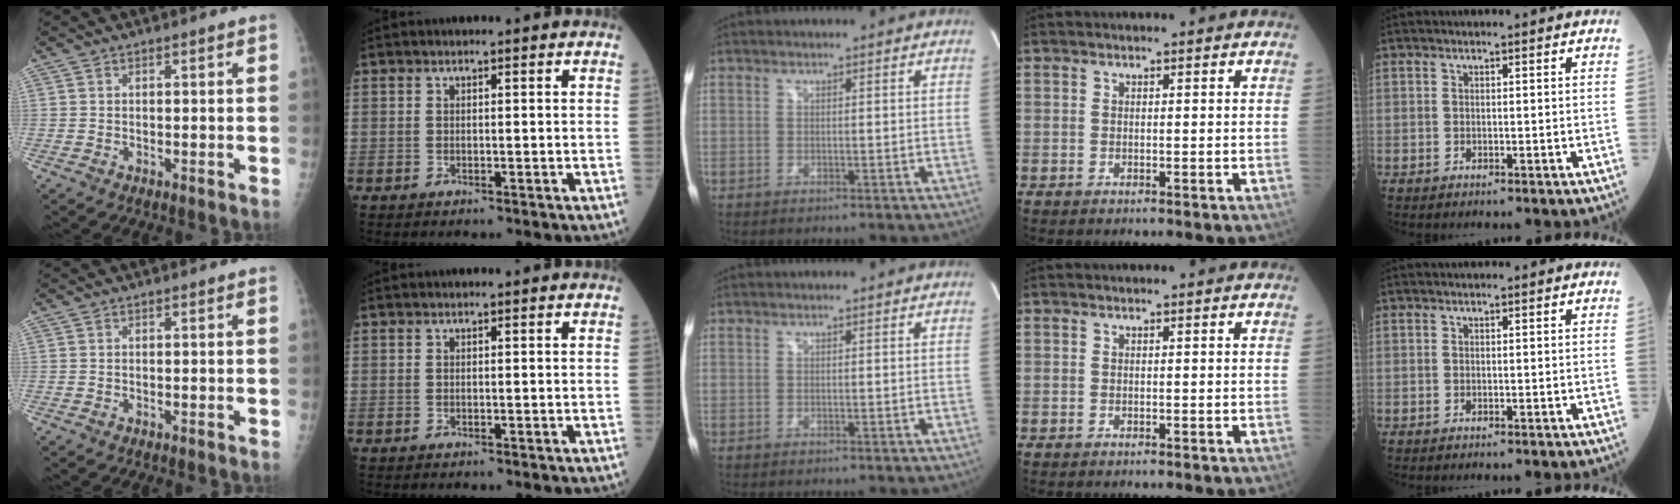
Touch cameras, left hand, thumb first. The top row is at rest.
{}